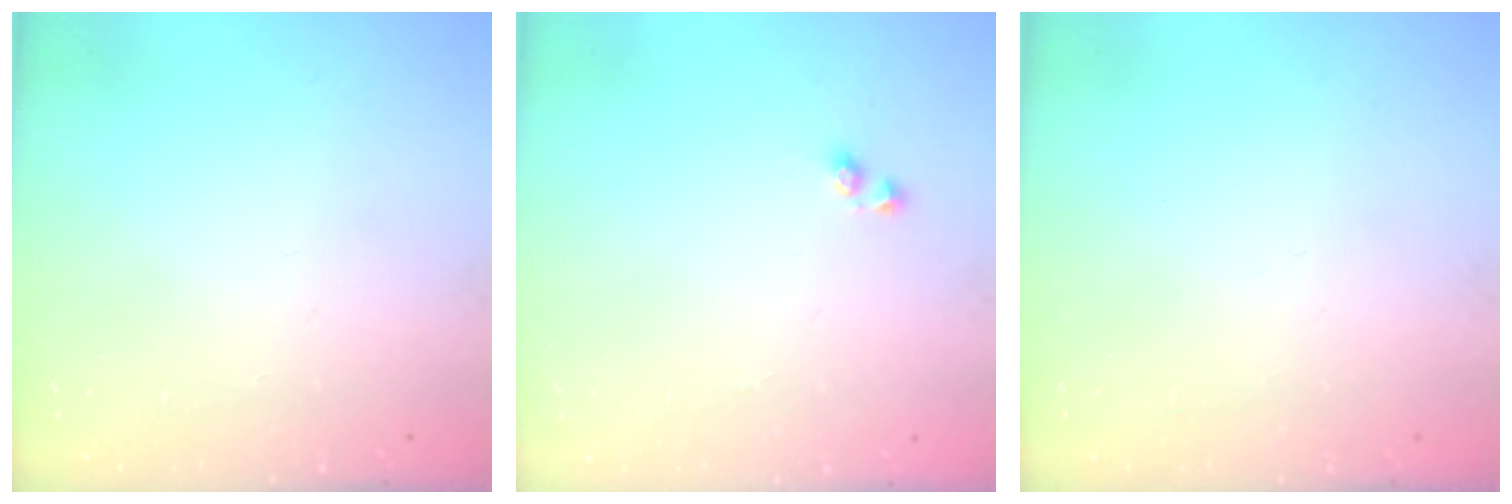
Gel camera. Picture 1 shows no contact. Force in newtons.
{"total": 2.0, "press": 1.7, "slide": 1.0}
{"total": 0.0}